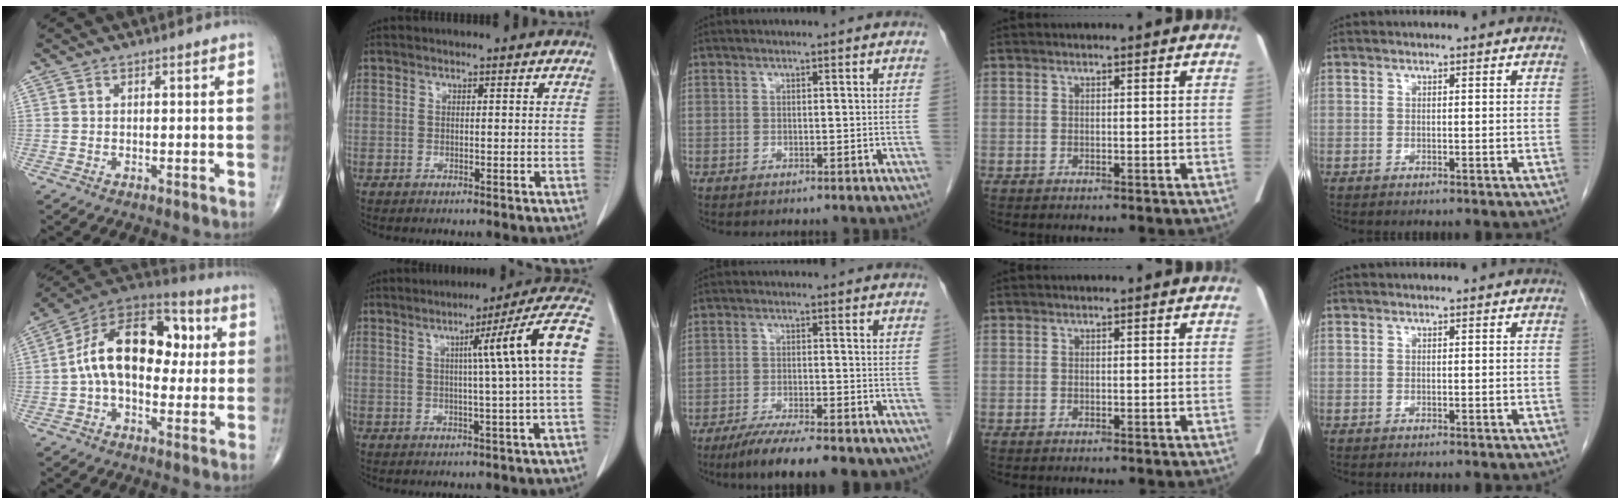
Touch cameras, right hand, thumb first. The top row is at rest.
{"thumb": {"total": 19.6, "force": [1.7, 12.0, 15.4], "torque": [-0.224, 0.044, 0.019]}, "index": {"total": 12.0, "force": [1.5, -2.1, 11.7], "torque": [-0.149, 0.018, 0.015]}, "middle": {"total": 12.8, "force": [-9.2, 3.2, 8.3], "torque": [-0.114, -0.012, -0.136]}}